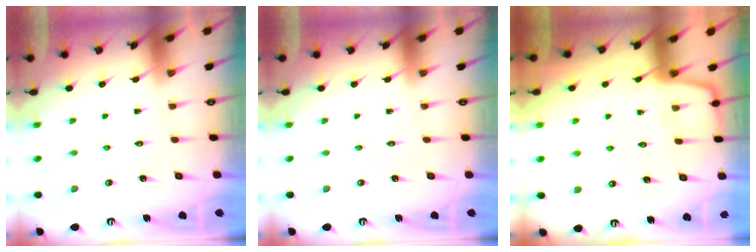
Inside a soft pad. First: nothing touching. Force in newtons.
{"total": 0.0}
{"total": 3.0, "press": 3.0, "slide": 0.3}